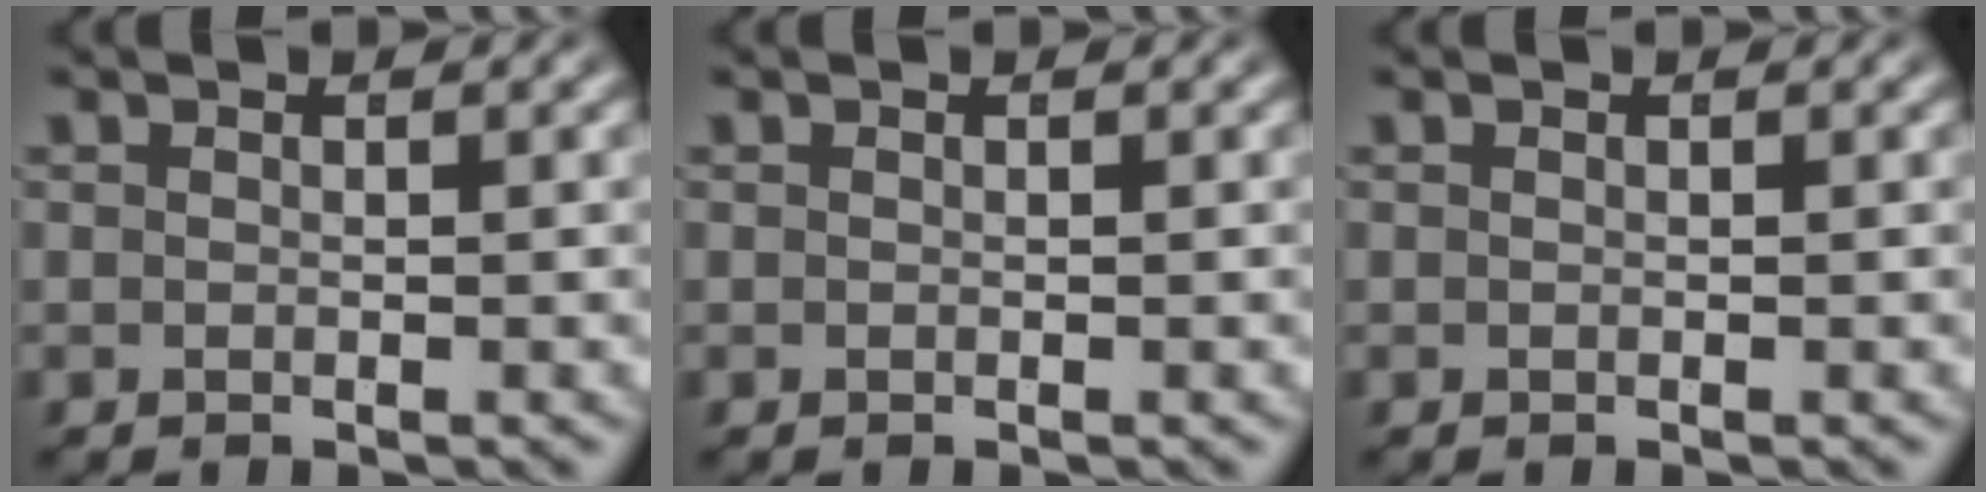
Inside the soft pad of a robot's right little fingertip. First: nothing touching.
{"total": 0.0}
{"total": 0.0}